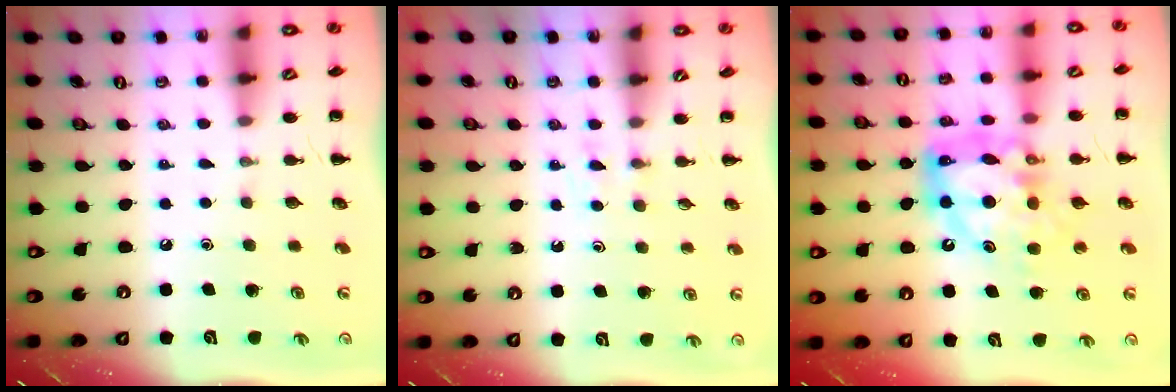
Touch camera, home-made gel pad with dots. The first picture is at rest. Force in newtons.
{"total": 3.1, "press": 2.7, "slide": 1.4}
{"total": 14.4, "press": 13.8, "slide": 4.1}